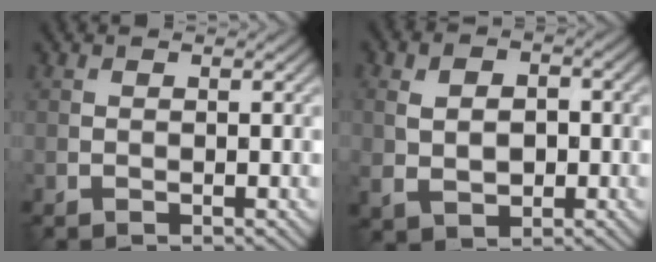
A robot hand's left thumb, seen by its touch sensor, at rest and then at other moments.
{"total": 5.8, "force": [0.0, 4.2, 4.0], "torque": [-0.077, -0.004, -0.004]}